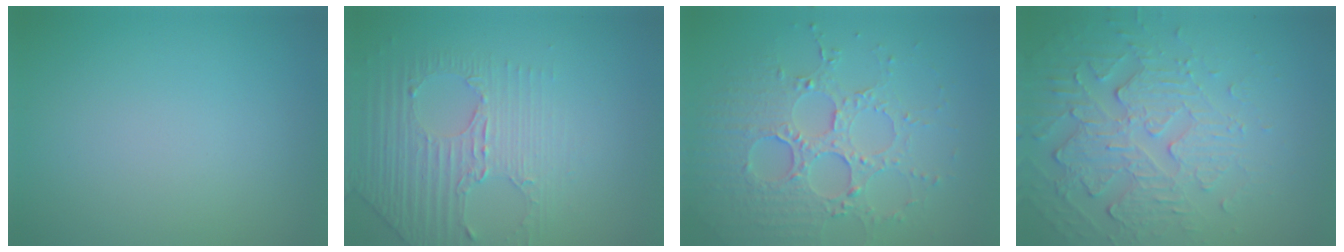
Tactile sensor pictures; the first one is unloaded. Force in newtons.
{"total": 4.5, "press": 3.1, "slide": 3.2}
{"total": 4.8, "press": 4.4, "slide": 2.0}
{"total": 5.4, "press": 3.7, "slide": 4.0}